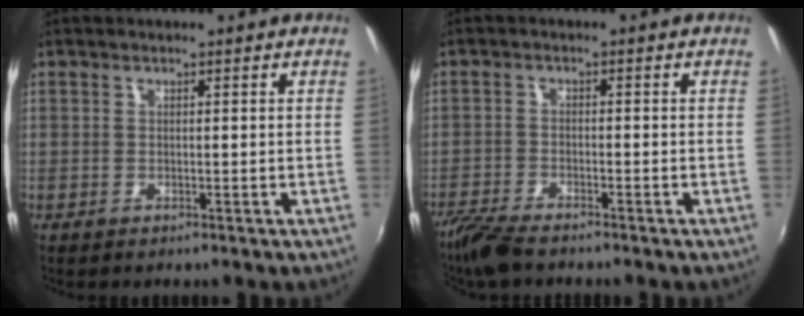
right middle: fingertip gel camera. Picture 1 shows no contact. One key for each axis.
{"total": 6.3, "fx": -5.4, "fy": 1.1, "fz": 3.0, "tx": -0.084, "ty": -0.022, "tz": -0.104}